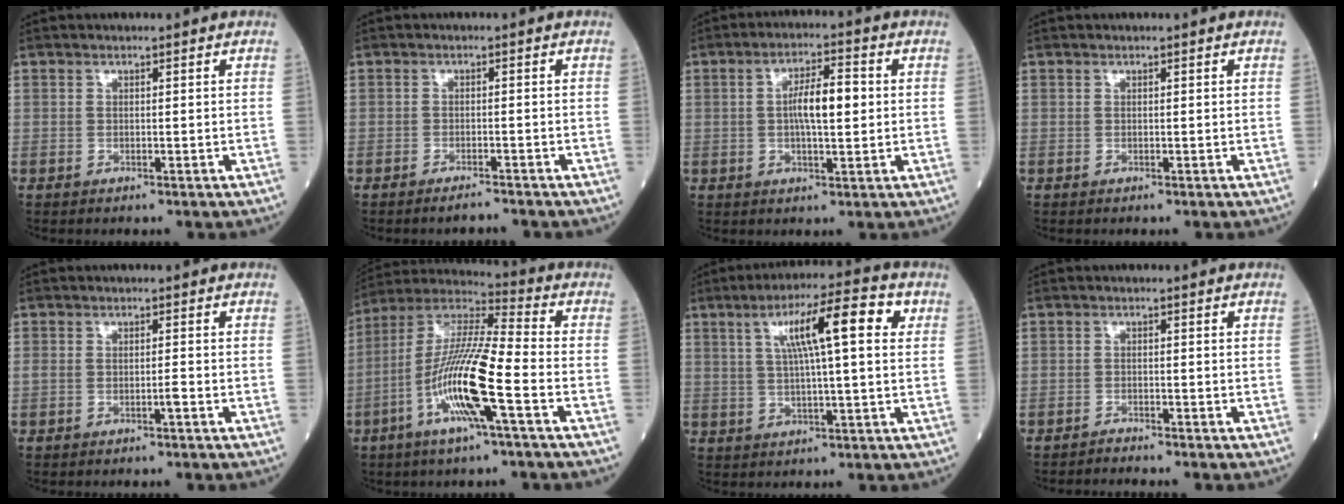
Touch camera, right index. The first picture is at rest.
{"total": 2.3, "force": [-2.2, 0.2, 0.6], "torque": [-0.013, -0.004, -0.032]}
{"total": 6.7, "force": [0.5, 1.6, 6.5], "torque": [-0.117, 0.012, 0.006]}
{"total": 0.0}
{"total": 1.1, "force": [-0.5, 0.0, 1.0], "torque": [-0.017, 0.007, -0.005]}
{"total": 15.0, "force": [-5.0, 0.6, 14.1], "torque": [-0.286, -0.002, -0.098]}
{"total": 11.1, "force": [3.6, 1.2, 10.4], "torque": [-0.169, 0.024, 0.054]}
{"total": 1.5, "force": [-1.4, -0.4, -0.3], "torque": [0.004, -0.004, -0.025]}